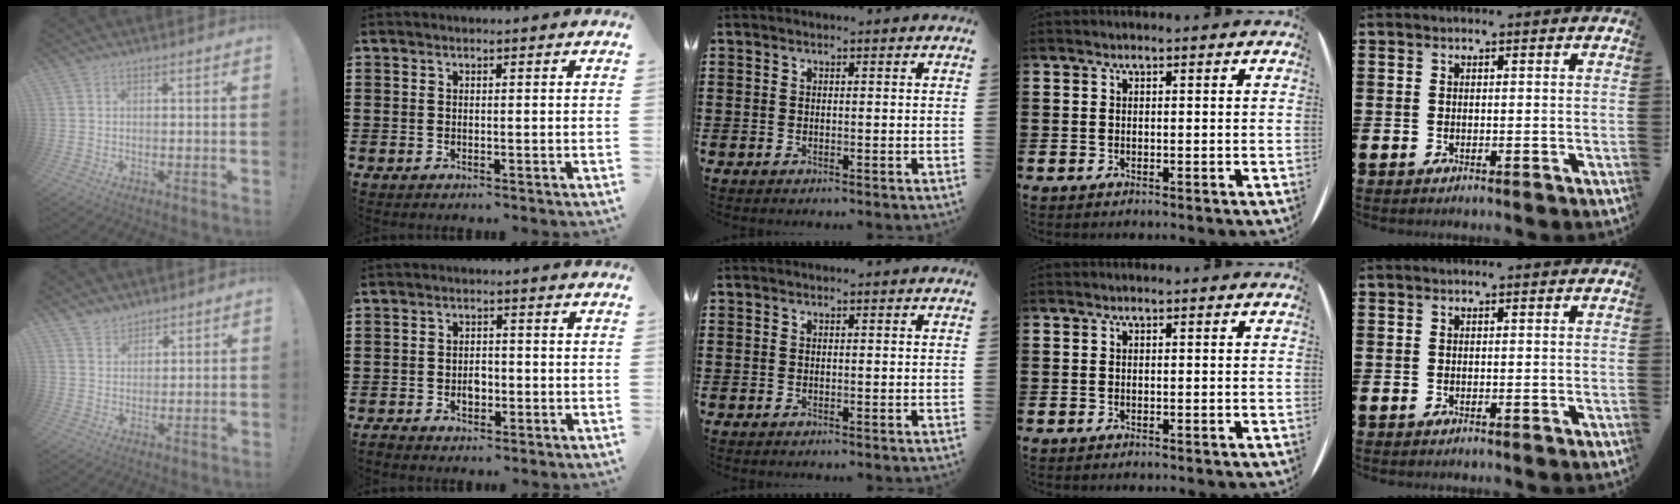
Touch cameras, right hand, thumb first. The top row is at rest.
{"thumb": {"total": 4.2, "force": [3.6, 2.1, 0.2], "torque": [0.006, -0.028, 0.066]}, "index": {"total": 2.3, "force": [-0.7, 1.7, 1.5], "torque": [-0.032, 0.002, -0.014]}}